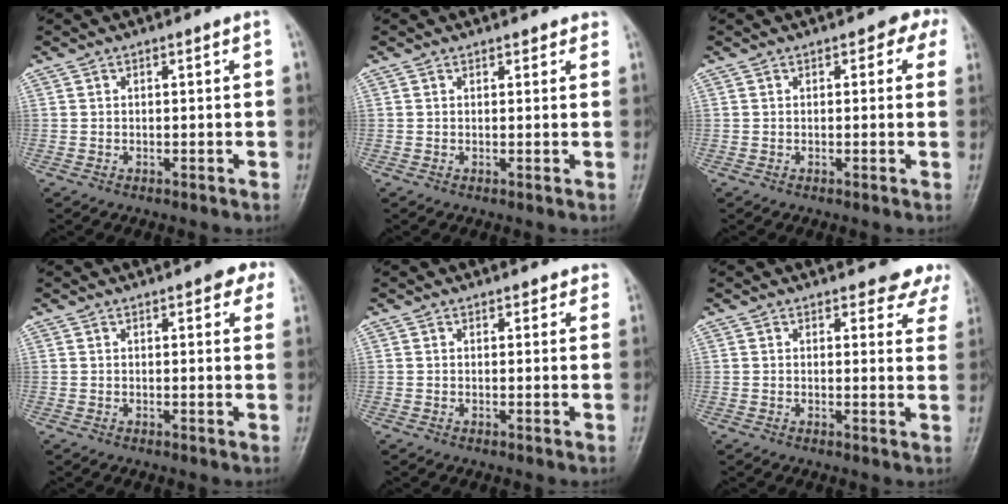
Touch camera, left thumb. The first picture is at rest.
{"total": 1.7, "force": [1.4, 1.0, 0.0], "torque": [0.023, -0.004, 0.008]}
{"total": 2.9, "force": [1.3, 2.0, 1.7], "torque": [0.013, 0.002, 0.004]}
{"total": 4.9, "force": [3.1, 2.0, 3.3], "torque": [-0.010, -0.003, 0.030]}
{"total": 2.3, "force": [1.9, 1.2, 0.0], "torque": [0.027, -0.007, 0.011]}
{"total": 7.9, "force": [7.3, 2.9, 1.1], "torque": [0.037, -0.037, 0.058]}